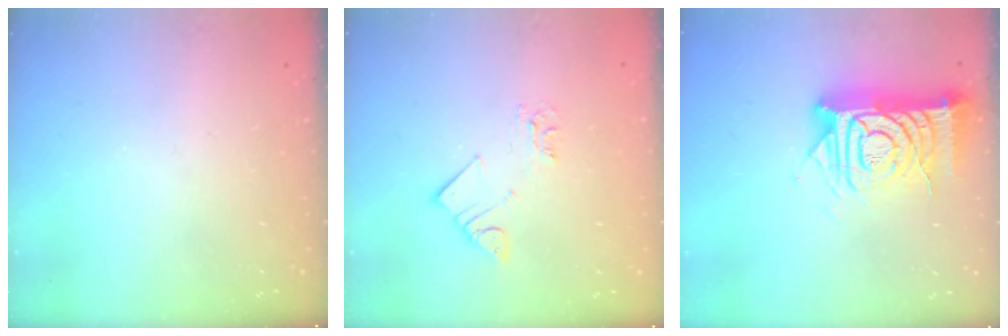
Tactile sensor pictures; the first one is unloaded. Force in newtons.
{"total": 3.4, "press": 3.4, "slide": 0.1}
{"total": 16.5, "press": 16.5, "slide": 1.5}